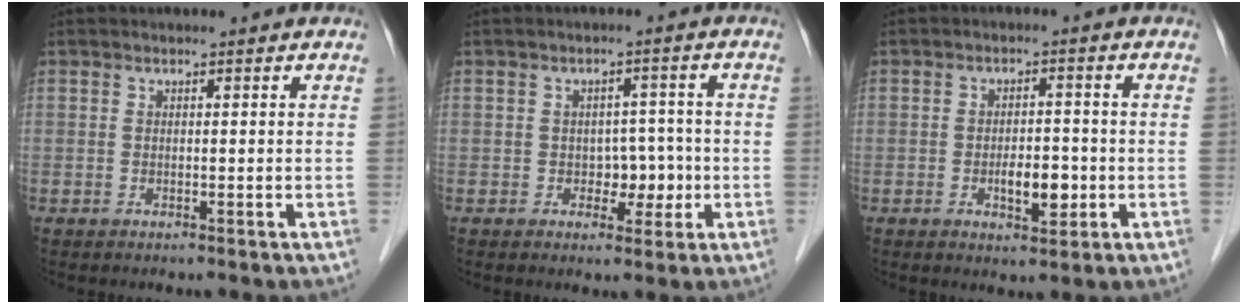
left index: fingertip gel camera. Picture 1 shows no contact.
{"total": 3.9, "force": [-0.9, 2.8, 2.6], "torque": [-0.030, 0.013, -0.008]}
{"total": 4.4, "force": [-1.2, 1.9, 3.8], "torque": [-0.060, 0.001, -0.015]}